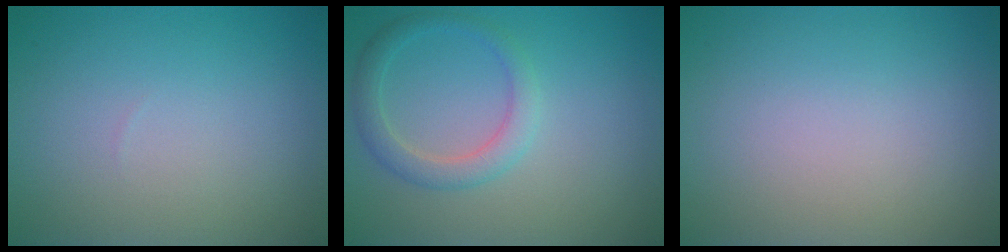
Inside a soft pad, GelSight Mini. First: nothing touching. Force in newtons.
{"total": 2.6, "press": 2.6, "slide": 0.2}
{"total": 0.0}